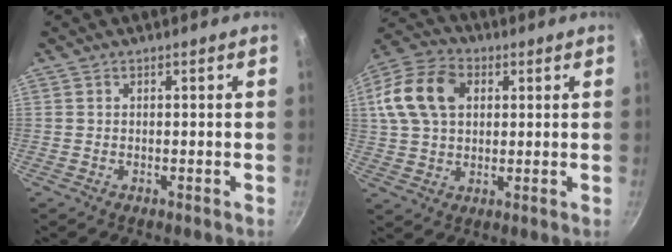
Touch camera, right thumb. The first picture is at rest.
{"total": 14.6, "force": [3.6, 10.4, 9.5], "torque": [-0.171, 0.016, 0.055]}